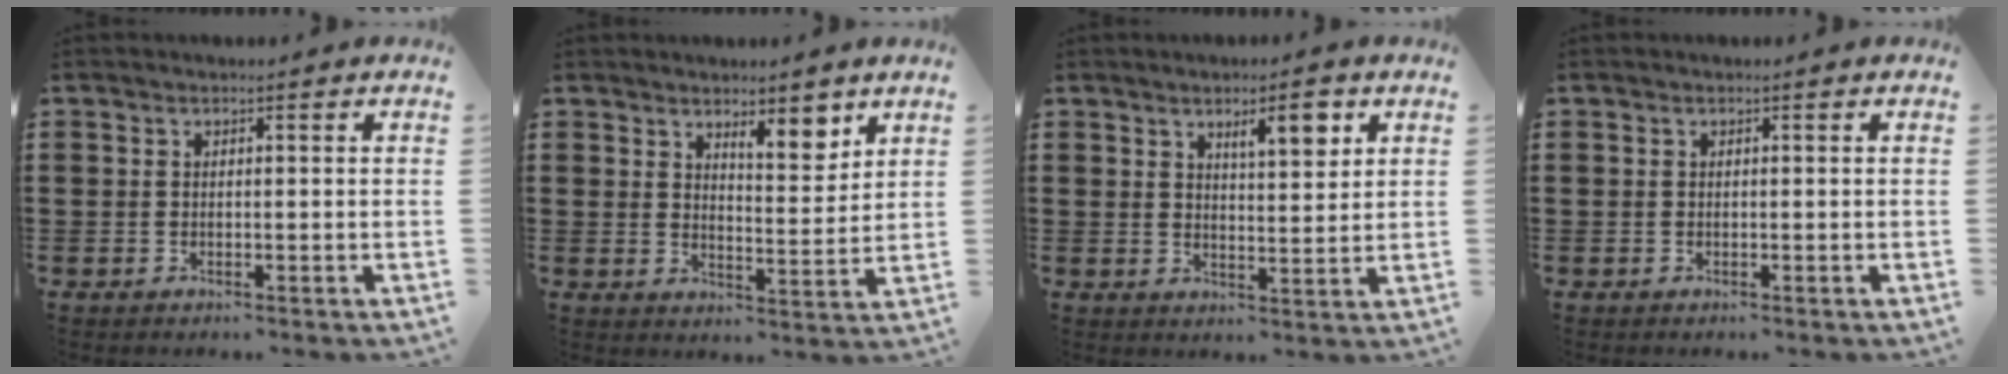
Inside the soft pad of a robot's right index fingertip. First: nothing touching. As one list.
[{"total": 5.1, "force": [4.0, 1.6, 2.7], "torque": [-0.038, -0.014, 0.065]}, {"total": 5.1, "force": [2.8, 1.4, 4.0], "torque": [-0.053, -0.005, 0.039]}, {"total": 0.0}]